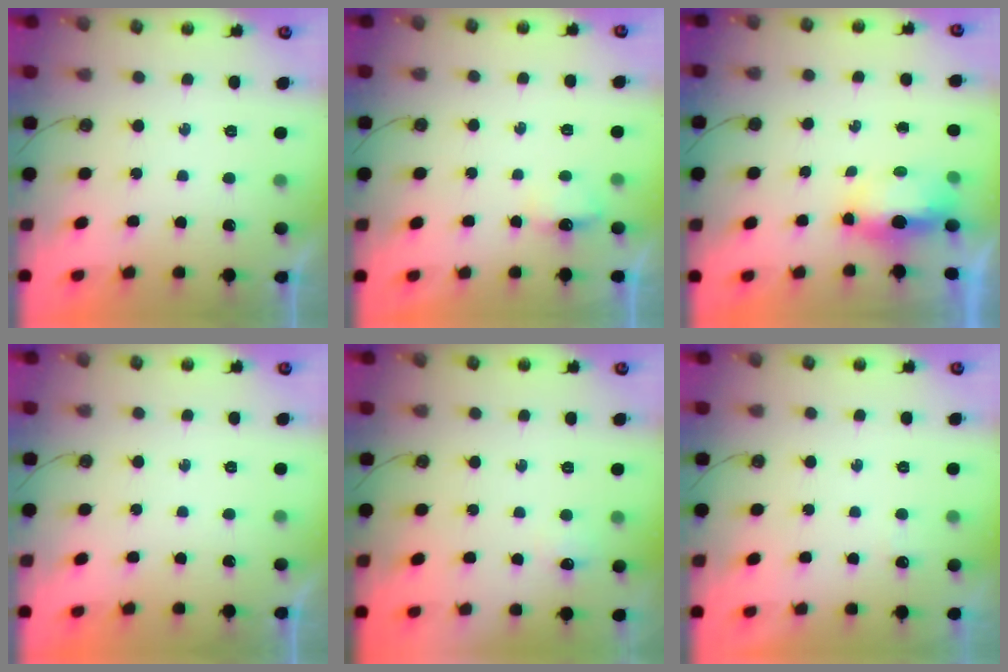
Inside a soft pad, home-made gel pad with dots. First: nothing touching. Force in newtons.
{"total": 3.9, "press": 3.8, "slide": 0.6}
{"total": 10.2, "press": 7.1, "slide": 7.3}
{"total": 0.0}
{"total": 5.7, "press": 5.6, "slide": 0.8}
{"total": 2.9, "press": 2.8, "slide": 0.7}